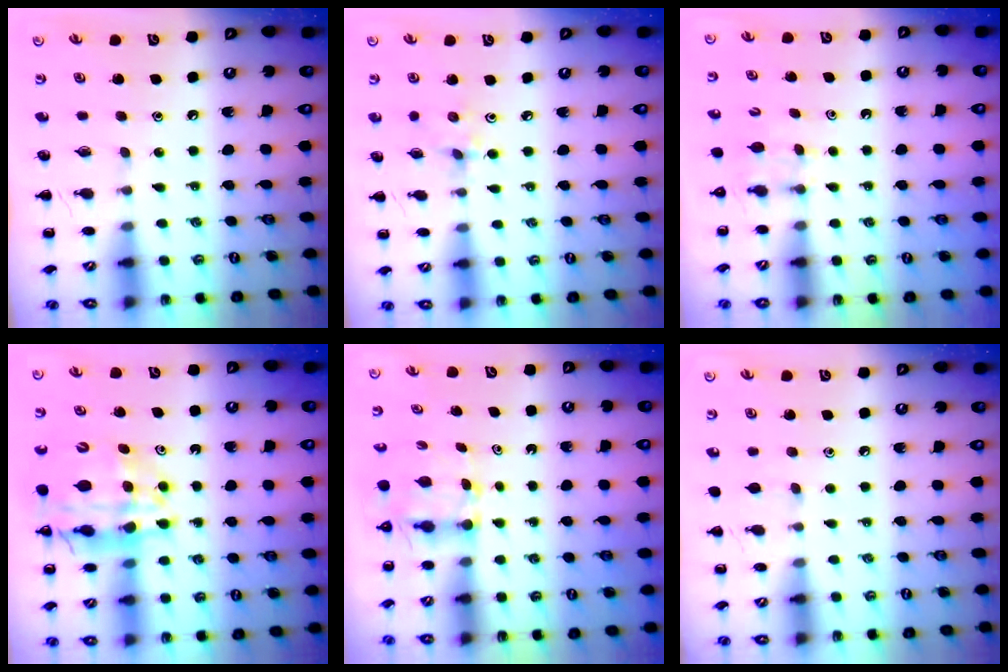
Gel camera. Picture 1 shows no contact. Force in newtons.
{"total": 2.7, "press": 2.5, "slide": 0.8}
{"total": 3.3, "press": 3.1, "slide": 1.1}
{"total": 16.5, "press": 16.0, "slide": 4.0}
{"total": 3.0, "press": 2.9, "slide": 1.0}
{"total": 2.5, "press": 2.2, "slide": 1.2}